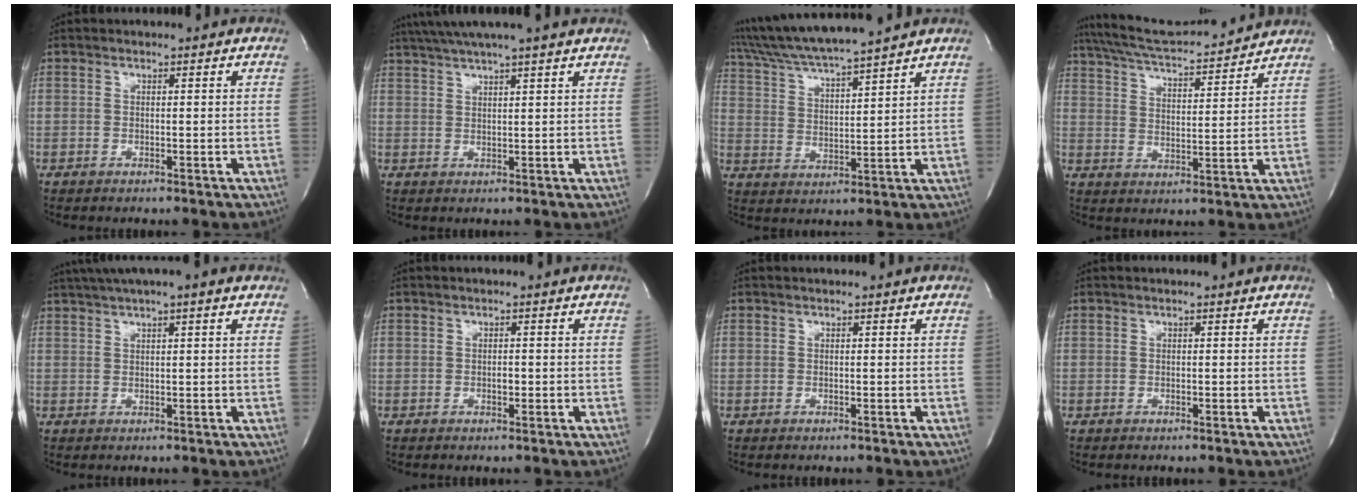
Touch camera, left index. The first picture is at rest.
{"total": 8.0, "force": [6.5, -1.2, 4.5], "torque": [-0.078, 0.025, 0.089]}
{"total": 12.3, "force": [10.8, -1.1, 5.8], "torque": [-0.113, 0.010, 0.192]}
{"total": 14.9, "force": [13.8, 1.0, 5.6], "torque": [-0.100, 0.016, 0.215]}
{"total": 6.9, "force": [4.5, 0.2, 5.3], "torque": [-0.088, 0.035, 0.066]}
{"total": 0.8, "force": [-0.4, 0.4, 0.6], "torque": [-0.015, -0.002, -0.008]}
{"total": 0.0}
{"total": 0.0}